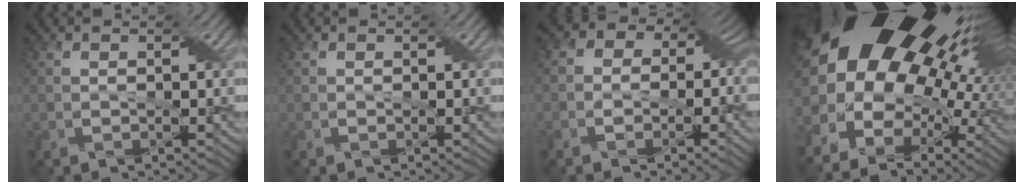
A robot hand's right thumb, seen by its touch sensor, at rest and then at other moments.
{"total": 0.0}
{"total": 5.9, "force": [-1.0, 5.2, 2.7], "torque": [-0.033, 0.009, -0.040]}
{"total": 21.4, "force": [6.1, 12.5, 16.2], "torque": [-0.248, 0.017, 0.107]}